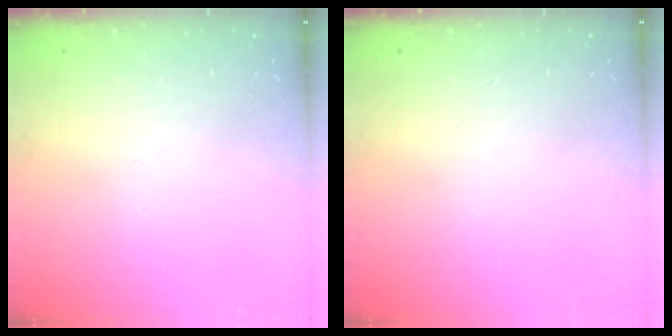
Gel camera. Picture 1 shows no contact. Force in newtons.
{"total": 0.0}